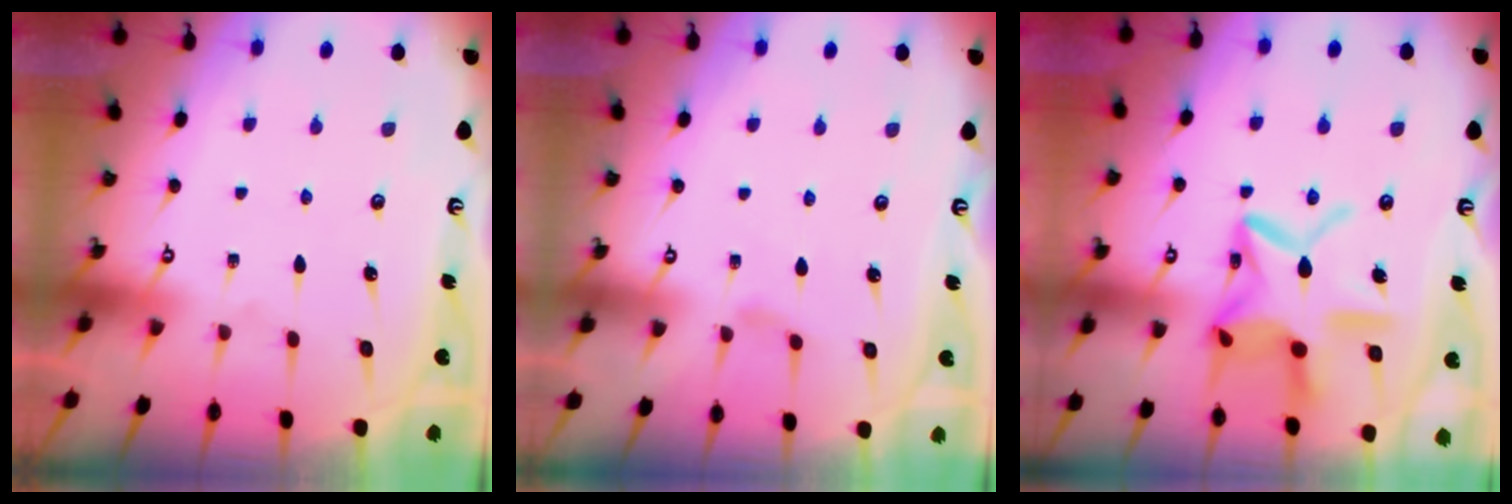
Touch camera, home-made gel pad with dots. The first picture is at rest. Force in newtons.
{"total": 2.0, "press": 2.0, "slide": 0.5}
{"total": 16.5, "press": 16.4, "slide": 1.4}